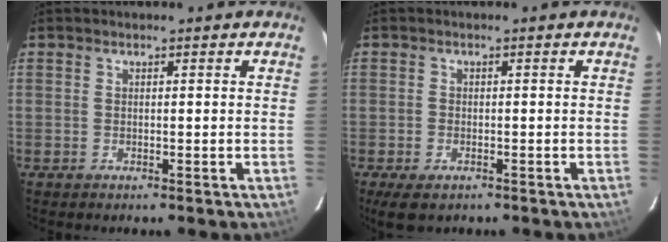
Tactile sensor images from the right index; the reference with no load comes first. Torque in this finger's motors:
{"motor_torque": [0.28, -0.19, 0.08, 0.03]}